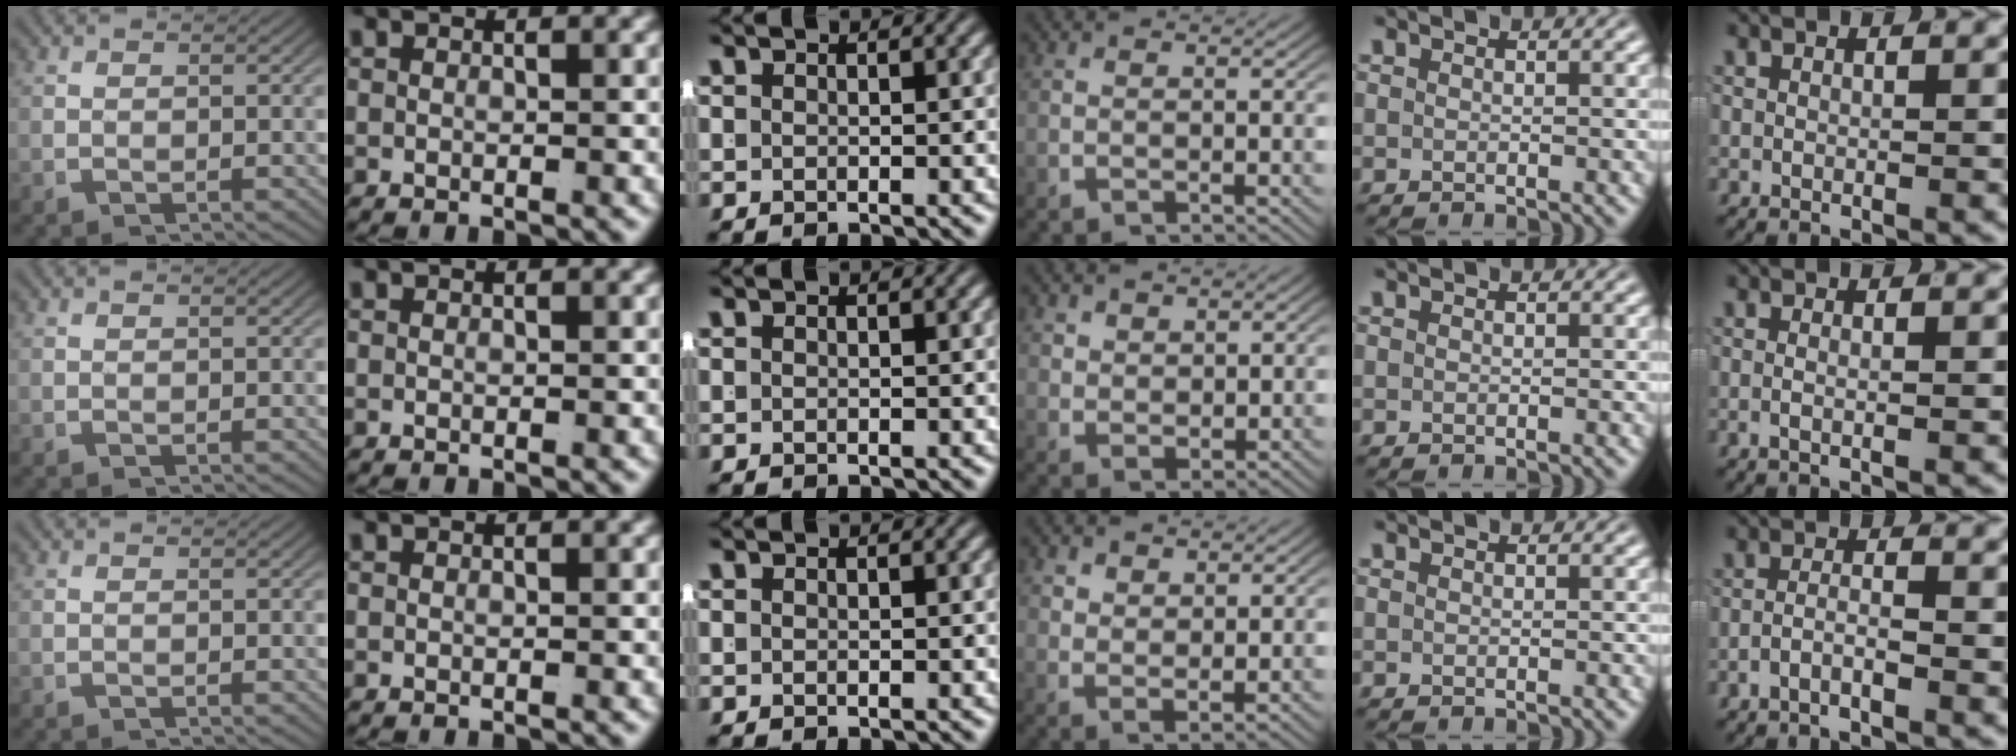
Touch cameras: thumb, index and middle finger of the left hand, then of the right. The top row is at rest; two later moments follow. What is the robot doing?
{"motion": "lift_and_place", "object": "shirt"}